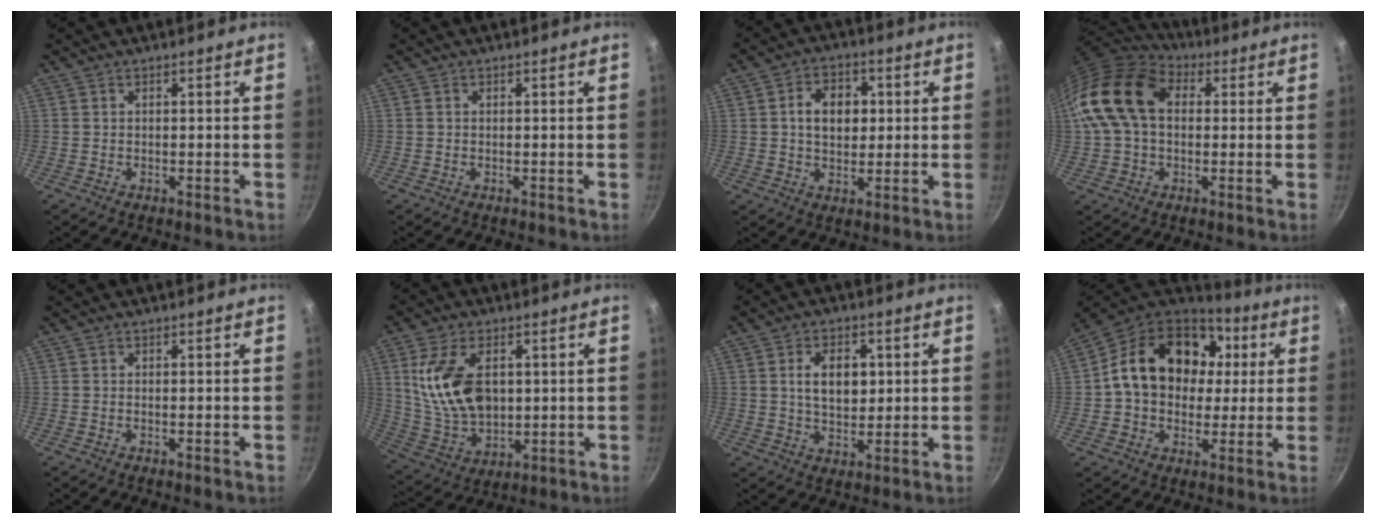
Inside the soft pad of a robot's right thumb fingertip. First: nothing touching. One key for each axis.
{"total": 0.0}
{"total": 8.8, "fx": 1.3, "fy": 6.4, "fz": 5.8, "tx": -0.065, "ty": 0.008, "tz": 0.015}
{"total": 17.0, "fx": 2.7, "fy": 11.8, "fz": 11.9, "tx": -0.206, "ty": 0.029, "tz": 0.033}
{"total": 0.0}
{"total": 15.6, "fx": 3.1, "fy": 9.6, "fz": 11.8, "tx": -0.202, "ty": -0.018, "tz": 0.072}
{"total": 8.3, "fx": 1.6, "fy": 5.4, "fz": 6.1, "tx": -0.081, "ty": -0.003, "tz": 0.026}
{"total": 20.8, "fx": 3.9, "fy": 15.9, "fz": 12.8, "tx": -0.194, "ty": 0.021, "tz": 0.057}